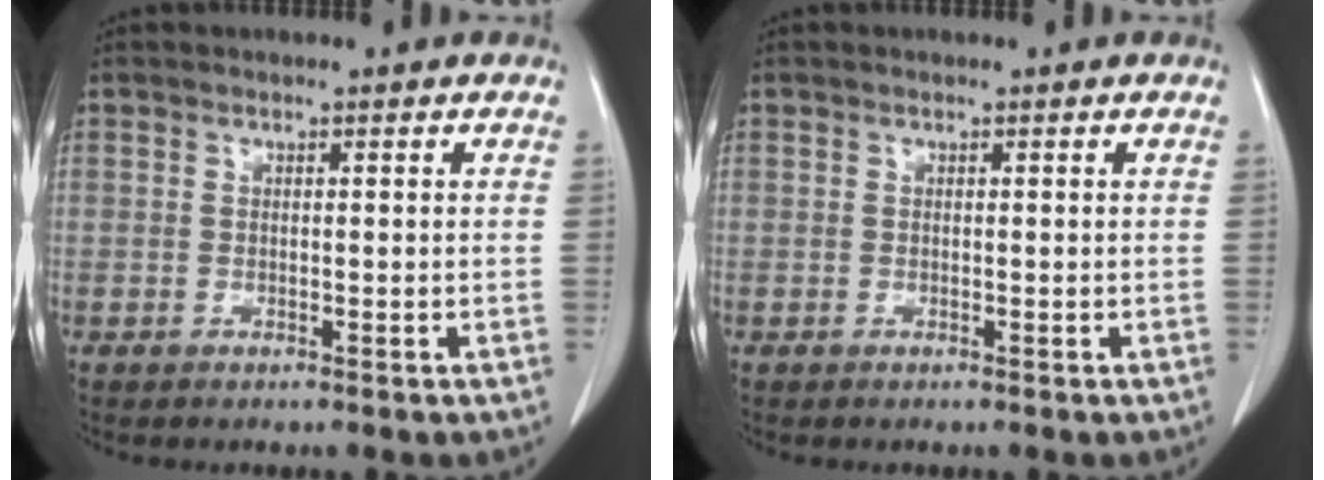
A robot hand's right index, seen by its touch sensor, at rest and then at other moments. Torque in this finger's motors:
{"motor_torque": [0.00, 0.00, 0.02, 0.00]}